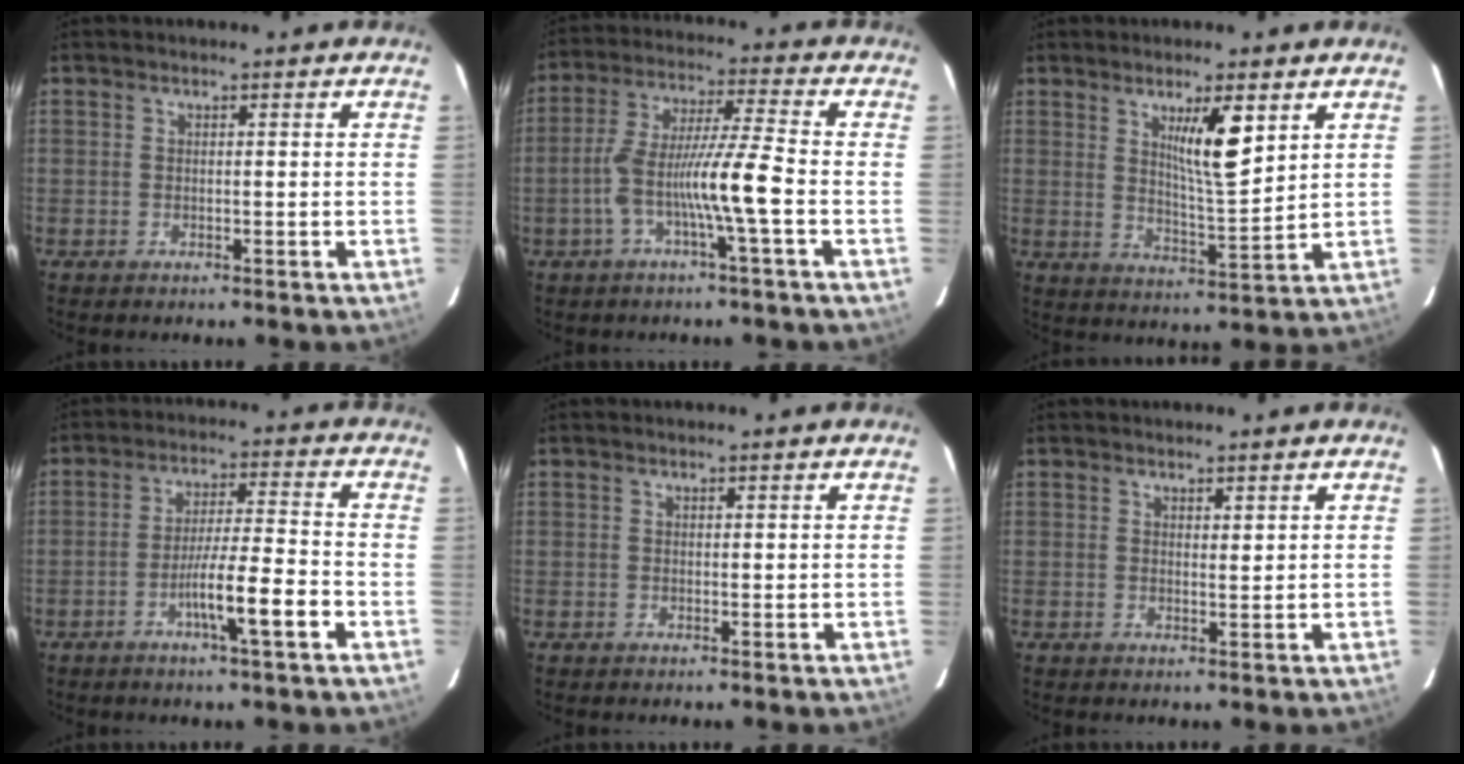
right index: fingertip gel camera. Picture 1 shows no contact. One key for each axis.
{"total": 10.0, "fx": -2.9, "fy": -0.6, "fz": 9.6, "tx": -0.187, "ty": 0.011, "tz": -0.057}
{"total": 8.0, "fx": 3.6, "fy": 1.0, "fz": 7.1, "tx": -0.121, "ty": -0.013, "tz": 0.065}
{"total": 8.8, "fx": -3.8, "fy": -0.1, "fz": 7.9, "tx": -0.134, "ty": 0.000, "tz": -0.066}
{"total": 0.0}
{"total": 1.0, "fx": 0.7, "fy": 0.3, "fz": 0.6, "tx": -0.010, "ty": -0.004, "tz": 0.012}